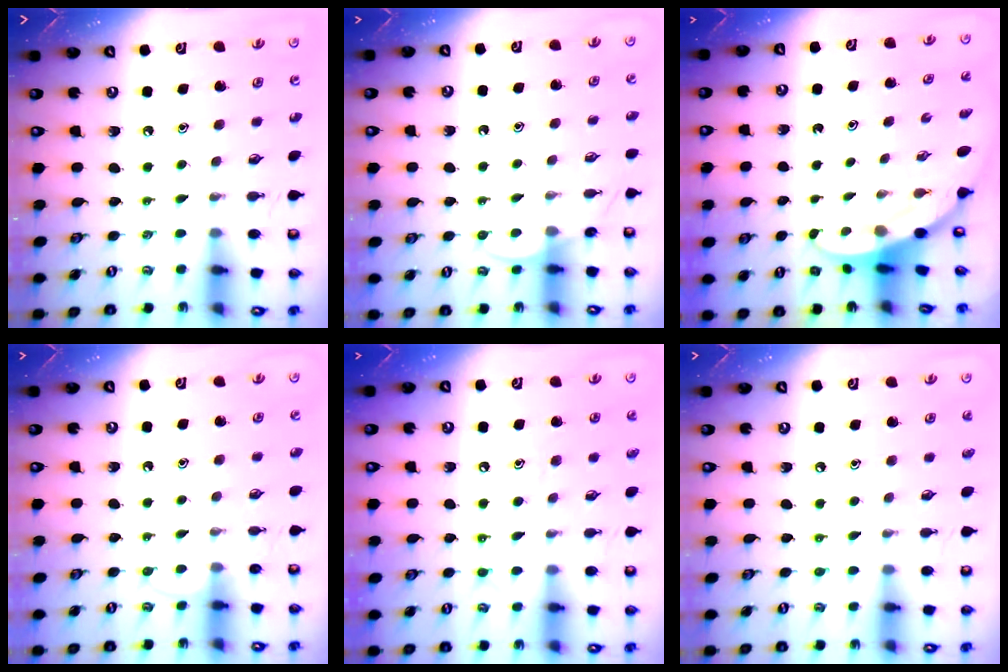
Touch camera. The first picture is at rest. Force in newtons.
{"total": 5.4, "press": 5.4, "slide": 0.3}
{"total": 3.6, "press": 3.6, "slide": 0.1}
{"total": 4.8, "press": 4.8, "slide": 0.5}
{"total": 10.2, "press": 10.2, "slide": 1.0}
{"total": 4.4, "press": 4.4, "slide": 0.4}